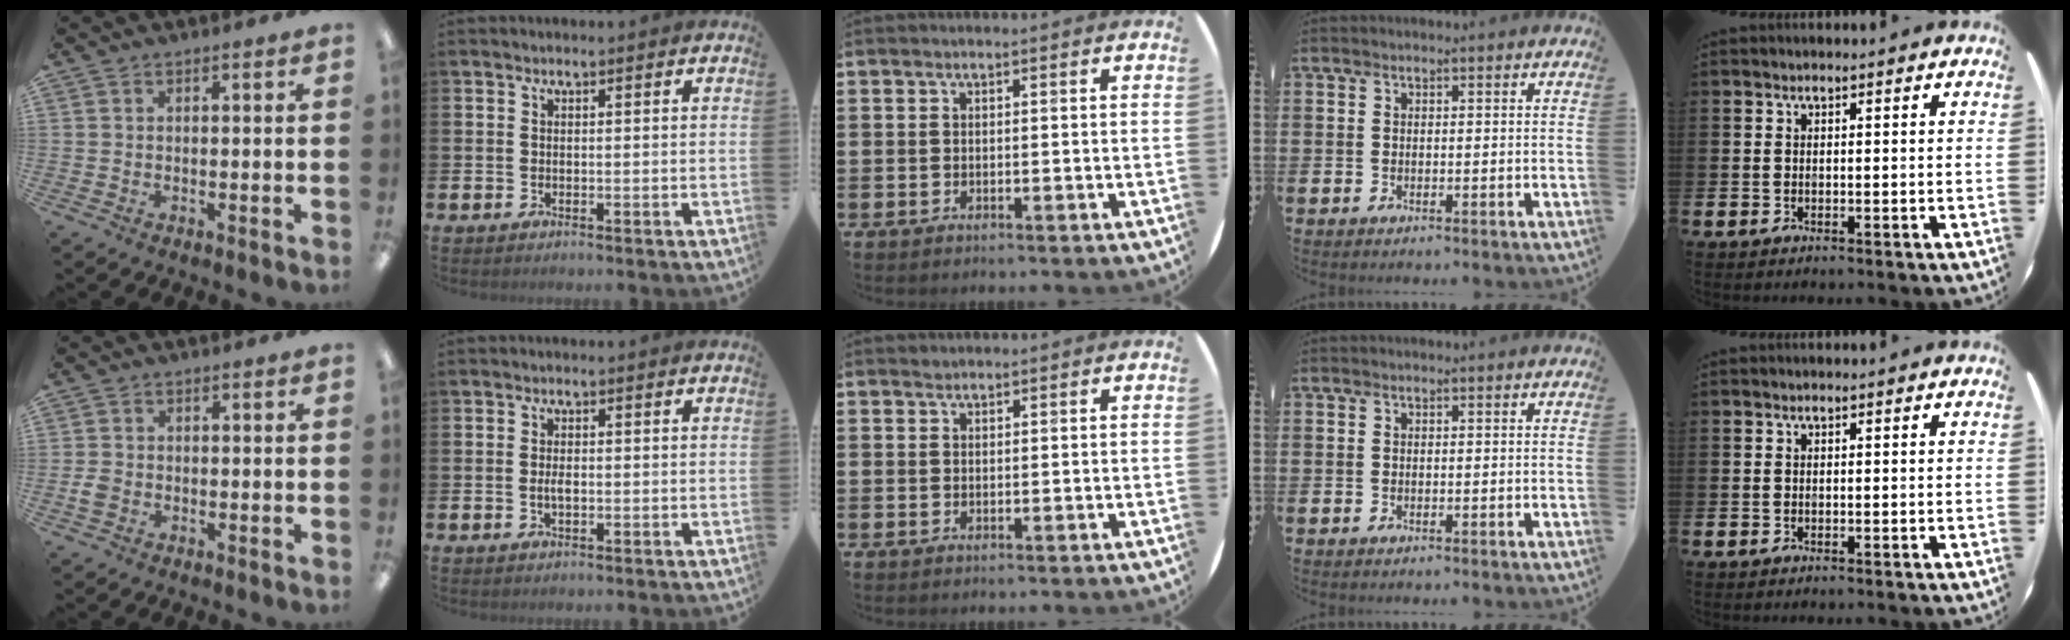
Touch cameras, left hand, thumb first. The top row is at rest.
{"thumb": {"total": 2.5, "force": [-0.7, 1.9, 1.3], "torque": [-0.021, 0.004, -0.012]}, "index": {"total": 1.7, "force": [-0.2, 0.8, 1.5], "torque": [-0.027, 0.001, -0.004]}, "middle": {"total": 0.6, "force": [0.5, 0.1, -0.1], "torque": [0.001, 0.002, 0.010]}}